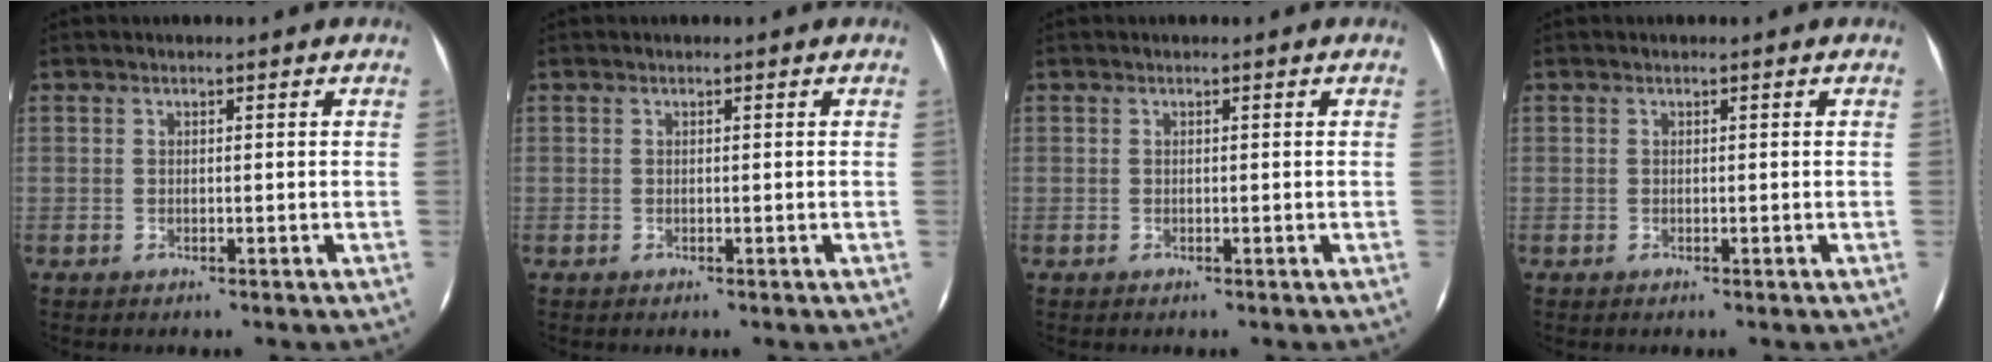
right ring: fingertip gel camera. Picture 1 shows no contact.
{"total": 0.0}
{"total": 0.0}
{"total": 0.0}